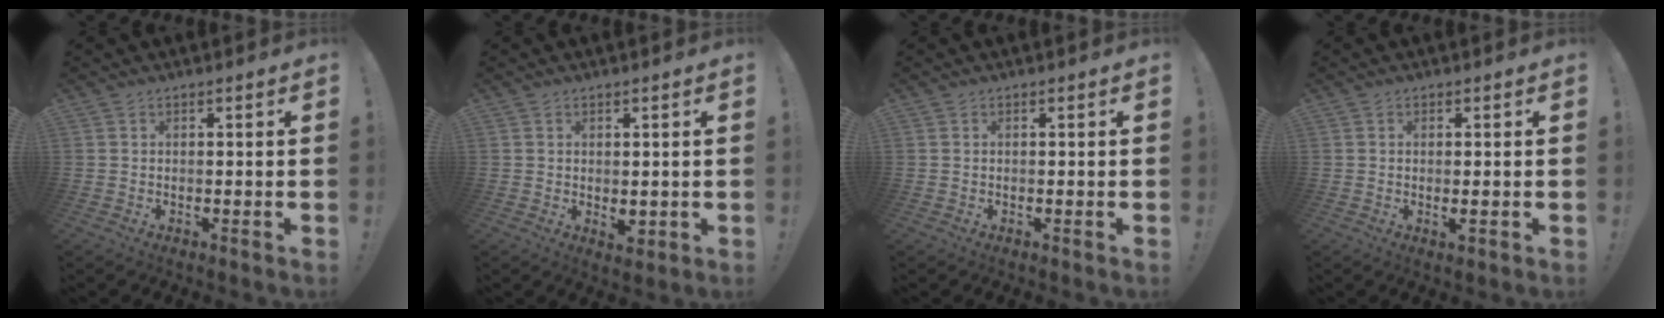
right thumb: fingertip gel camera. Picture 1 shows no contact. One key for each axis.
{"total": 3.0, "fx": 0.1, "fy": 2.0, "fz": 2.3, "tx": -0.022, "ty": 0.000, "tz": 0.003}
{"total": 0.0}
{"total": 1.9, "fx": 0.0, "fy": 0.6, "fz": 1.8, "tx": -0.016, "ty": -0.005, "tz": -0.002}